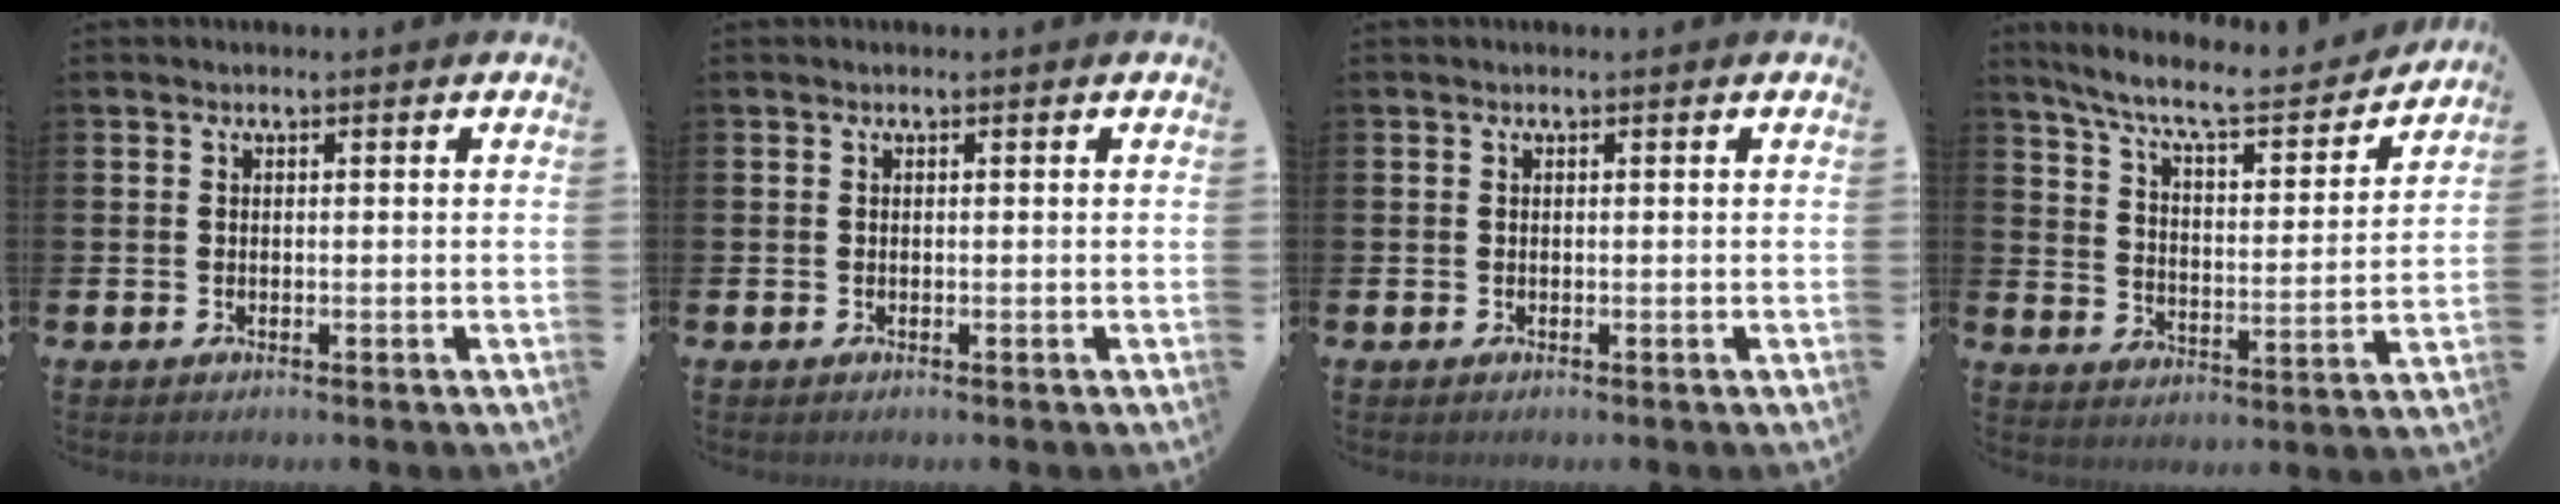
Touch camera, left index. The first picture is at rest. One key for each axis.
{"total": 0.0}
{"total": 0.0}
{"total": 8.5, "fx": 7.6, "fy": 1.4, "fz": 3.5, "tx": -0.097, "ty": -0.051, "tz": 0.128}